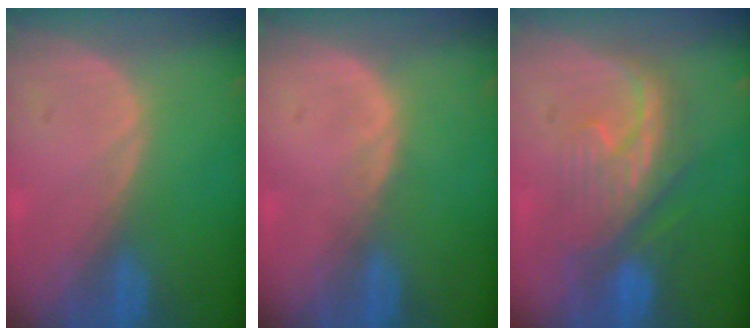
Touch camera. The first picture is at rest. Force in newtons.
{"total": 0.7, "press": 0.6, "slide": 0.2}
{"total": 8.0, "press": 8.0, "slide": 1.0}